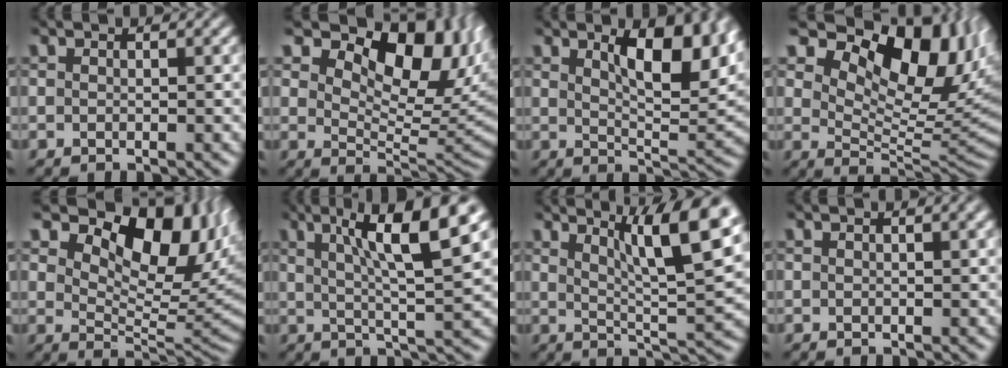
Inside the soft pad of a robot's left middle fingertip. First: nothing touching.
{"total": 10.6, "force": [5.4, 5.5, 7.3], "torque": [-0.102, -0.002, 0.090]}
{"total": 8.2, "force": [3.4, 3.1, 6.7], "torque": [-0.103, -0.002, 0.056]}
{"total": 13.1, "force": [7.0, 6.6, 8.8], "torque": [-0.126, 0.011, 0.117]}
{"total": 11.3, "force": [6.0, 5.6, 7.6], "torque": [-0.110, 0.001, 0.100]}
{"total": 9.5, "force": [3.6, 1.7, 8.6], "torque": [-0.124, 0.007, 0.058]}
{"total": 10.1, "force": [4.9, 2.2, 8.5], "torque": [-0.111, 0.010, 0.077]}
{"total": 1.1, "force": [0.6, 0.3, 0.9], "torque": [-0.011, 0.006, 0.007]}